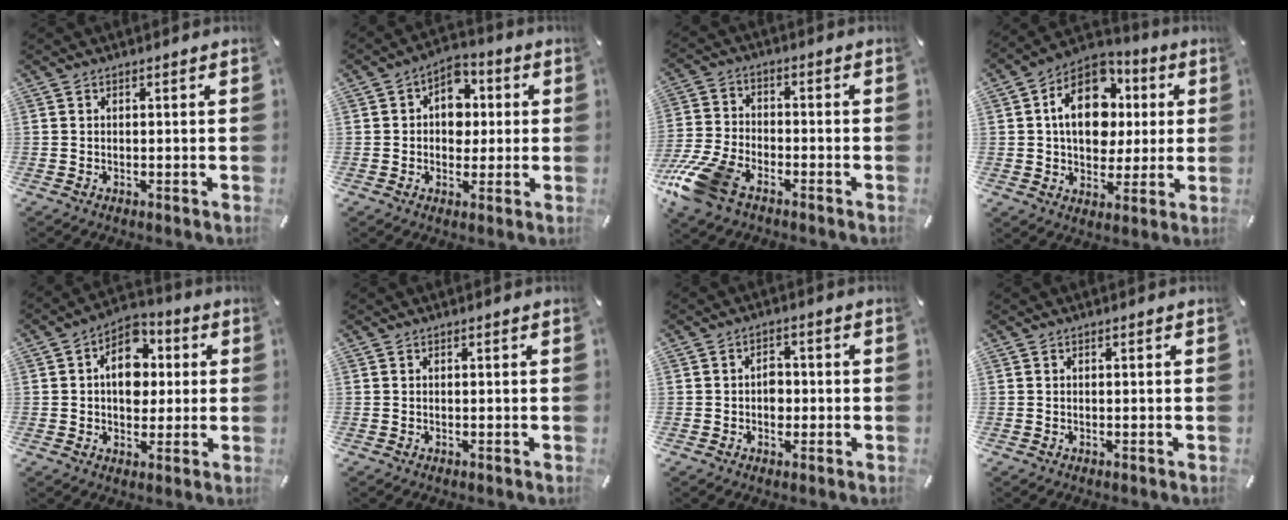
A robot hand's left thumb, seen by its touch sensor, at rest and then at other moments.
{"total": 8.0, "force": [0.8, 6.8, 4.1], "torque": [-0.051, -0.002, 0.012]}
{"total": 12.7, "force": [-7.8, 6.8, 7.3], "torque": [-0.163, 0.031, -0.149]}
{"total": 15.7, "force": [3.1, 11.8, 9.9], "torque": [-0.169, -0.002, 0.059]}
{"total": 11.0, "force": [1.2, 8.4, 7.1], "torque": [-0.101, 0.003, 0.019]}
{"total": 0.0}
{"total": 3.9, "force": [-0.5, 3.0, 2.4], "torque": [-0.029, 0.000, -0.014]}
{"total": 0.0}